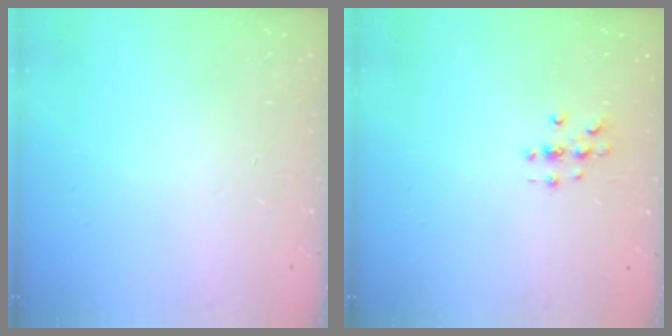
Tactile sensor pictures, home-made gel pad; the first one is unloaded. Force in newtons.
{"total": 3.0, "press": 3.0, "slide": 0.3}